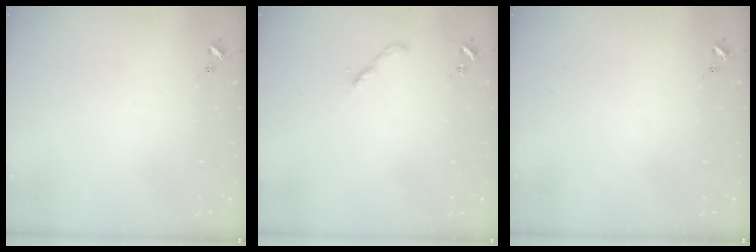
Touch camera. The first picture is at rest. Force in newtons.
{"total": 2.2, "press": 2.2, "slide": 0.2}
{"total": 0.0}